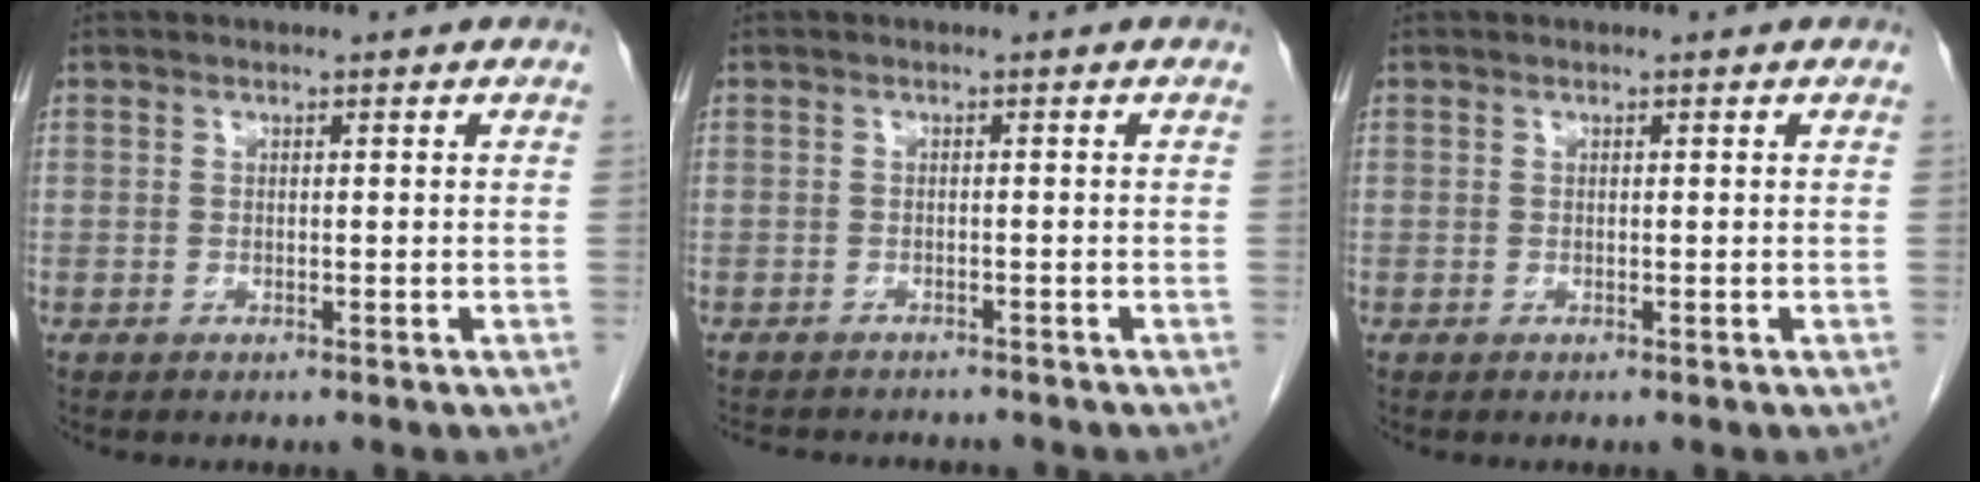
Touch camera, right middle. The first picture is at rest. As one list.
[{"total": 7.2, "force": [-6.7, 1.7, 2.1], "torque": [-0.028, -0.004, -0.088]}, {"total": 0.0}]